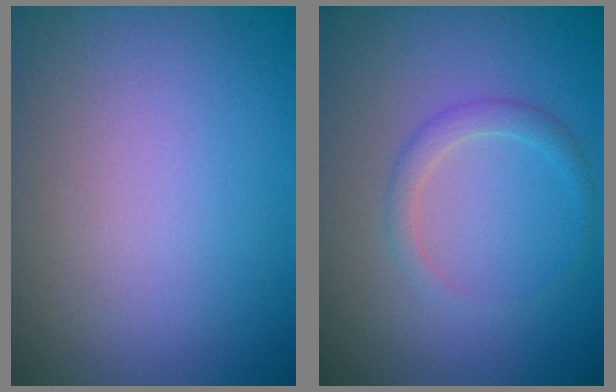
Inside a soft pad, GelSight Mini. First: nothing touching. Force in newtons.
{"total": 1.4, "press": 1.4, "slide": 0.0}